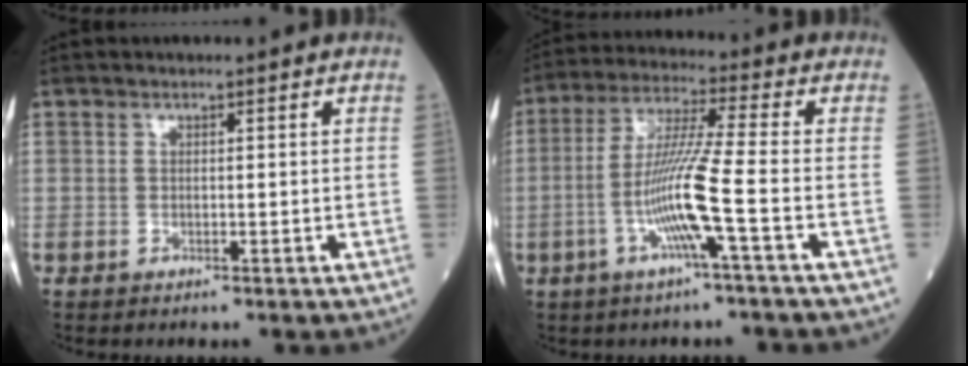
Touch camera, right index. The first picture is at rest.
{"total": 10.0, "force": [-3.1, -1.2, 9.4], "torque": [-0.186, -0.004, -0.064]}